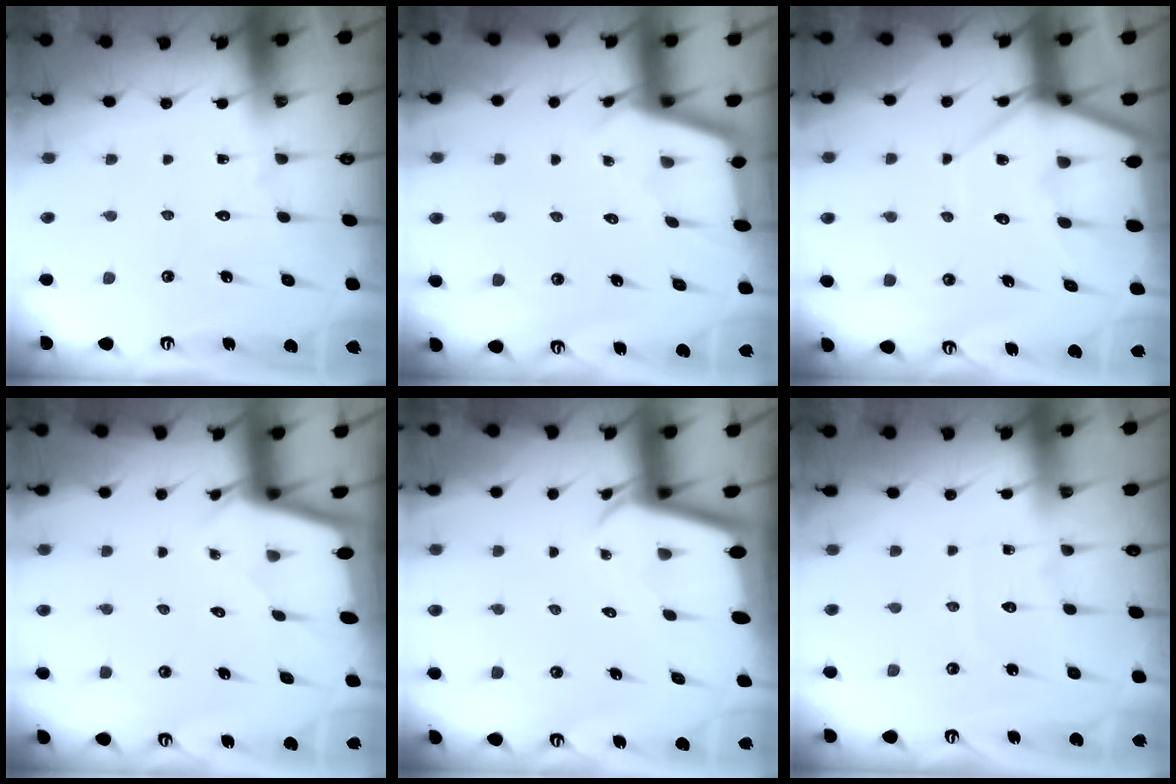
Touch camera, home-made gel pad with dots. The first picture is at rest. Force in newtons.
{"total": 2.9, "press": 2.9, "slide": 0.3}
{"total": 9.0, "press": 9.0, "slide": 0.7}
{"total": 2.1, "press": 2.1, "slide": 0.2}
{"total": 2.4, "press": 2.4, "slide": 0.2}
{"total": 3.8, "press": 3.8, "slide": 0.5}